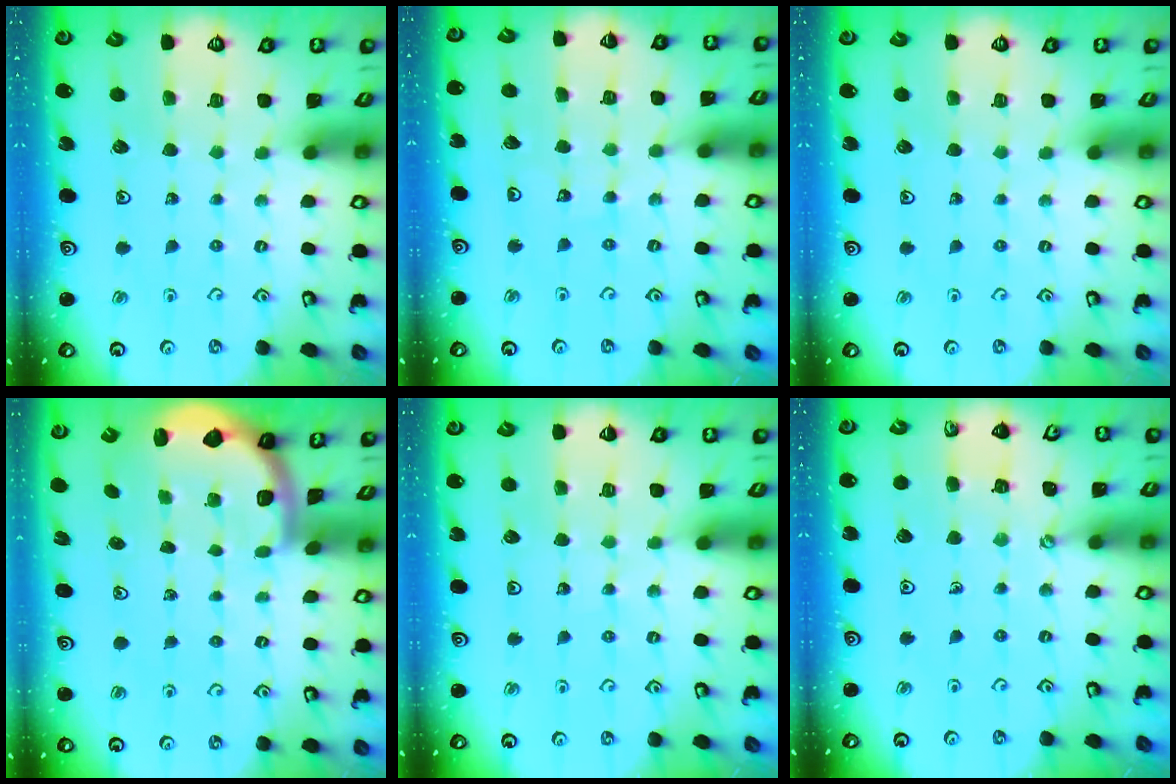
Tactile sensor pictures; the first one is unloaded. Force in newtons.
{"total": 6.2, "press": 6.2, "slide": 0.9}
{"total": 0.0}
{"total": 2.0, "press": 2.0, "slide": 0.5}
{"total": 3.0, "press": 3.0, "slide": 0.2}
{"total": 2.3, "press": 2.2, "slide": 0.3}